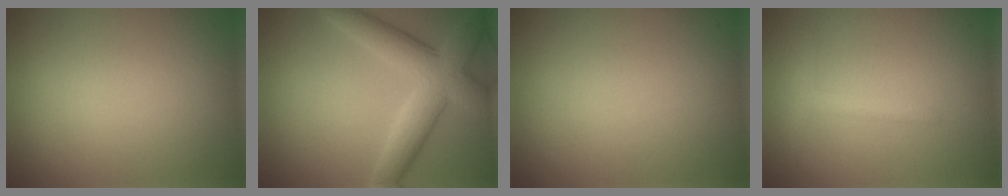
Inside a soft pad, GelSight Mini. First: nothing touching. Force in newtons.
{"total": 6.2, "press": 6.2, "slide": 0.5}
{"total": 0.0}
{"total": 1.6, "press": 1.6, "slide": 0.1}